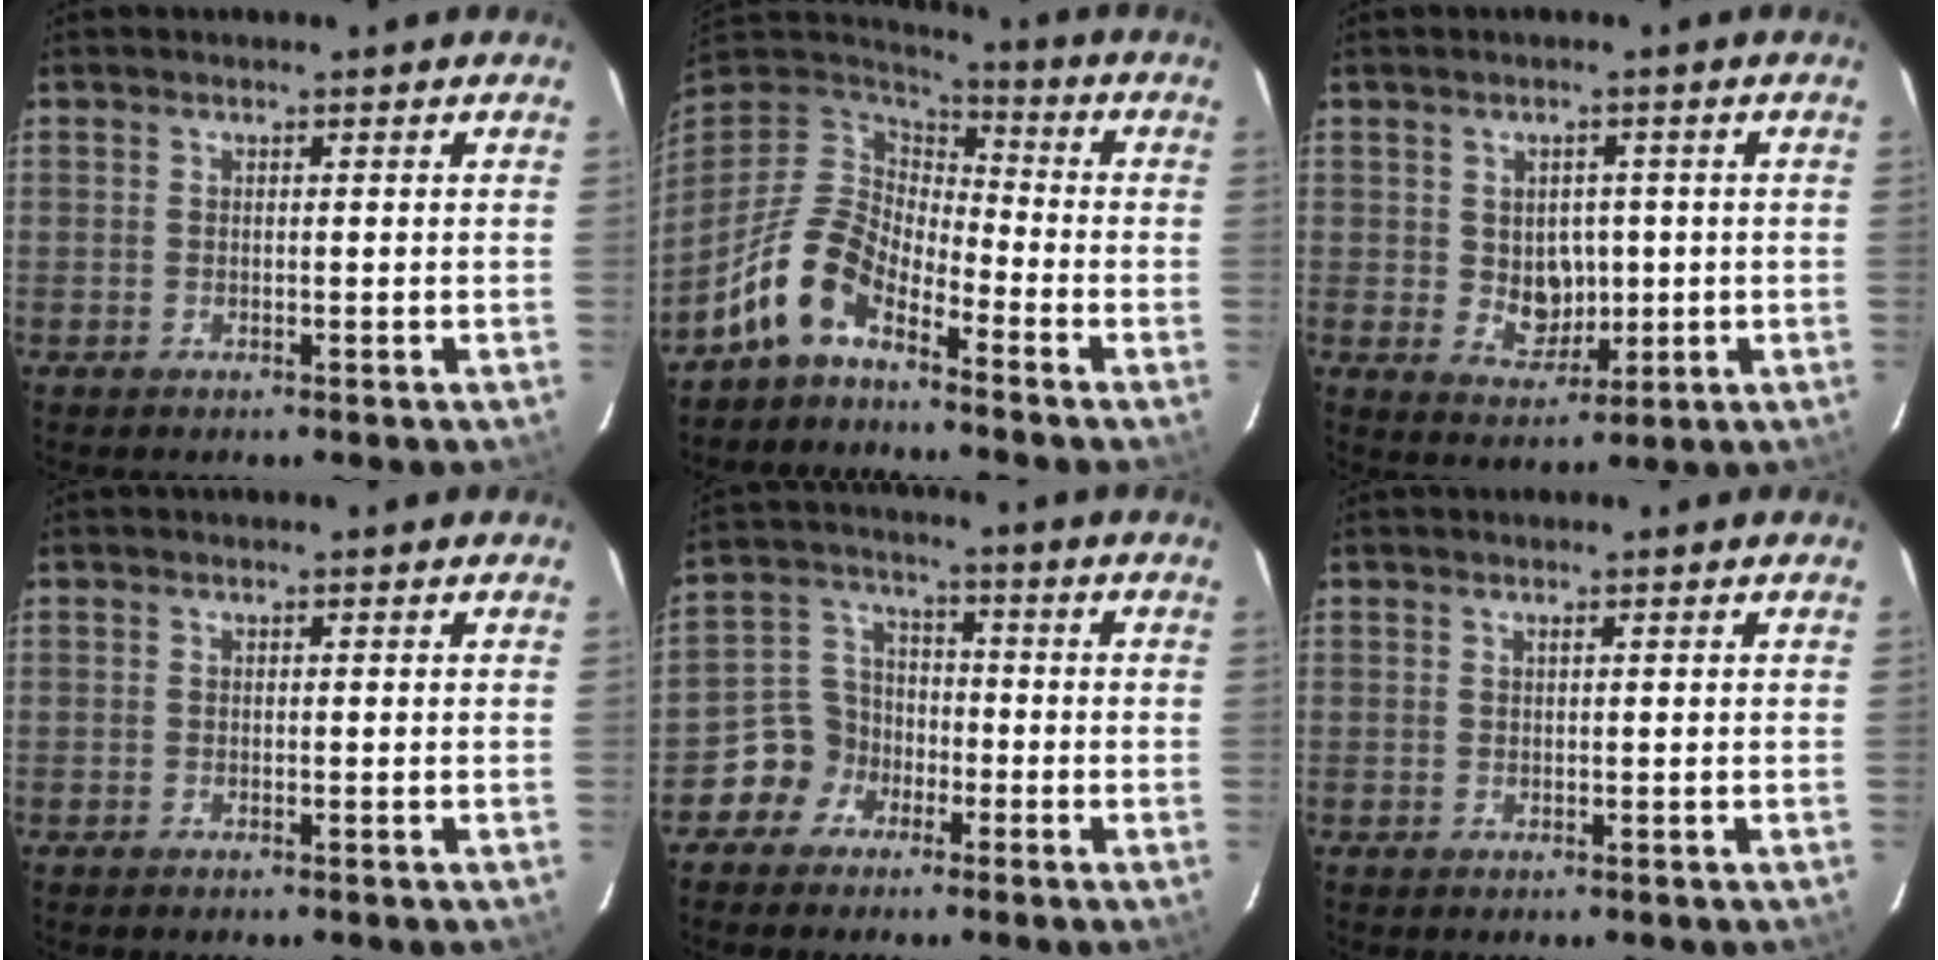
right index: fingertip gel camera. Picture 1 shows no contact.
{"total": 11.4, "force": [-7.4, 5.4, 6.7], "torque": [-0.138, 0.014, -0.152]}
{"total": 5.9, "force": [0.1, 5.1, 3.0], "torque": [-0.055, 0.001, 0.016]}
{"total": 0.0}
{"total": 7.1, "force": [-3.9, 5.8, 0.6], "torque": [-0.016, 0.038, -0.079]}
{"total": 0.0}